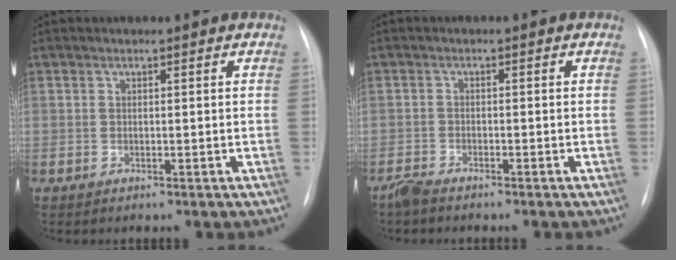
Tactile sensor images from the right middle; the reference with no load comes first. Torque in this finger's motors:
{"motor_torque": [-0.19, -0.16, 0.04, 0.01]}